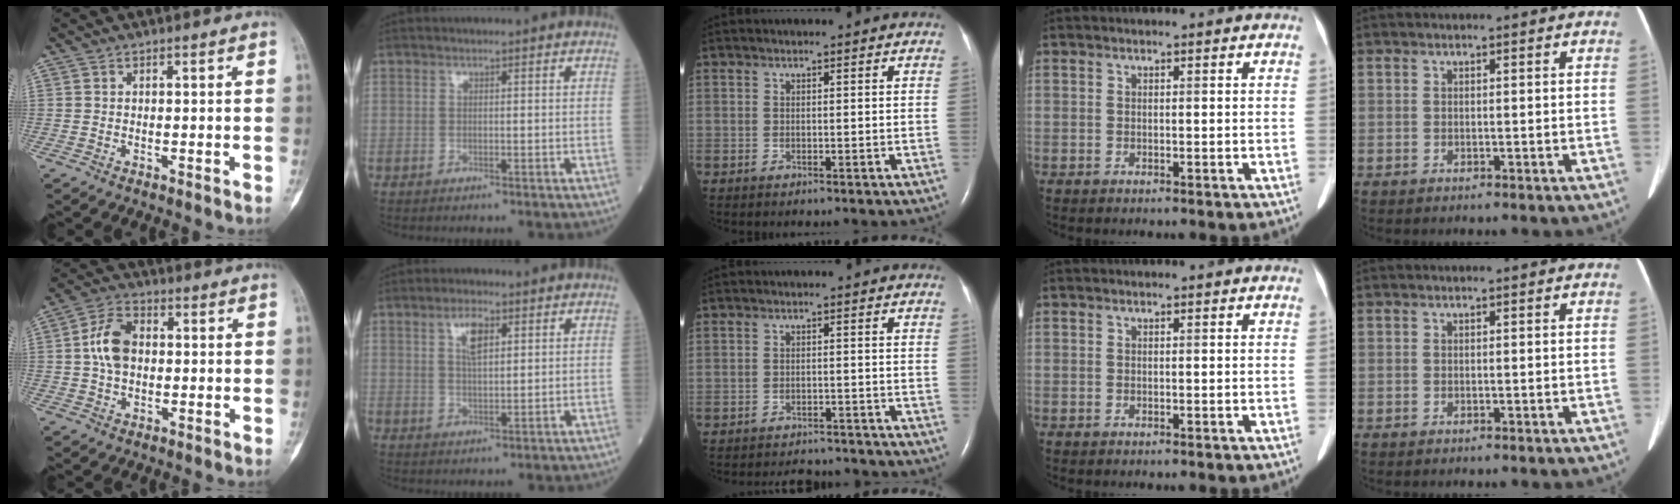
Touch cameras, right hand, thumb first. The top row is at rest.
{"thumb": {"total": 7.9, "force": [0.4, 5.3, 5.9], "torque": [-0.105, 0.018, 0.002]}, "index": {"total": 4.4, "force": [2.0, 1.4, 3.7], "torque": [-0.072, 0.003, 0.039]}, "middle": {"total": 8.2, "force": [-7.9, 1.9, 1.3], "torque": [-0.024, 0.003, -0.096]}}